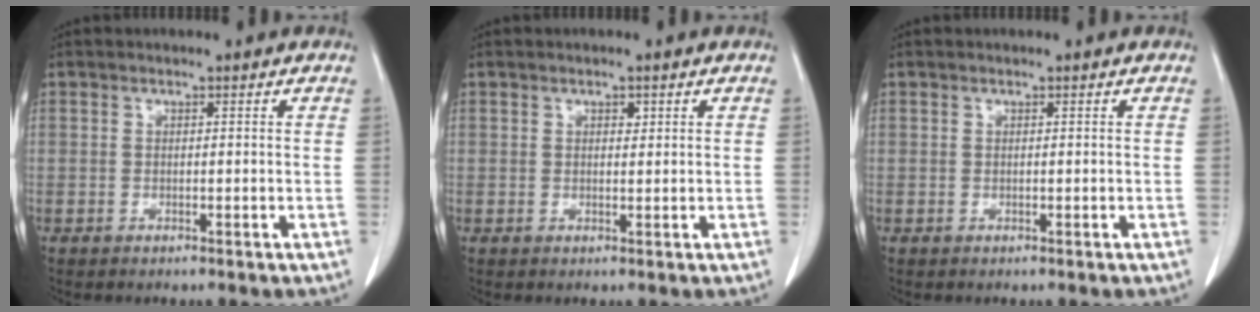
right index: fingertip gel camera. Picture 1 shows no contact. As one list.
[{"total": 1.6, "force": [0.6, 0.9, 1.2], "torque": [-0.022, -0.001, 0.011]}, {"total": 0.0}]